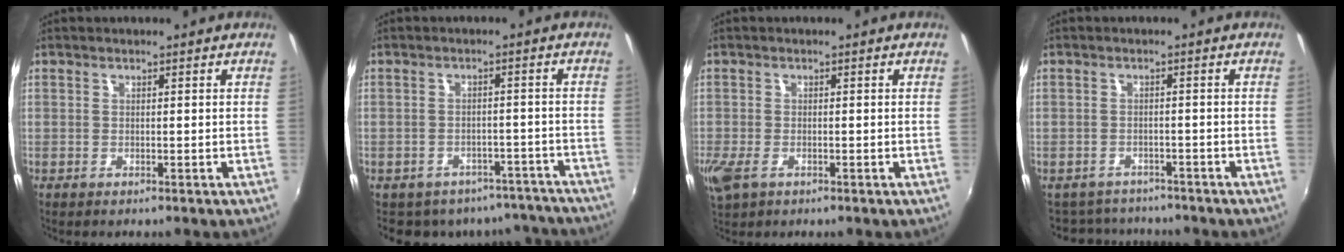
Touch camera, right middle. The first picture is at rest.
{"total": 13.5, "force": [-11.5, 6.6, 2.8], "torque": [-0.063, 0.021, -0.127]}
{"total": 4.6, "force": [-2.4, 2.5, 3.1], "torque": [-0.073, -0.016, -0.044]}
{"total": 7.3, "force": [-6.6, 2.9, 1.1], "torque": [-0.036, 0.005, -0.099]}